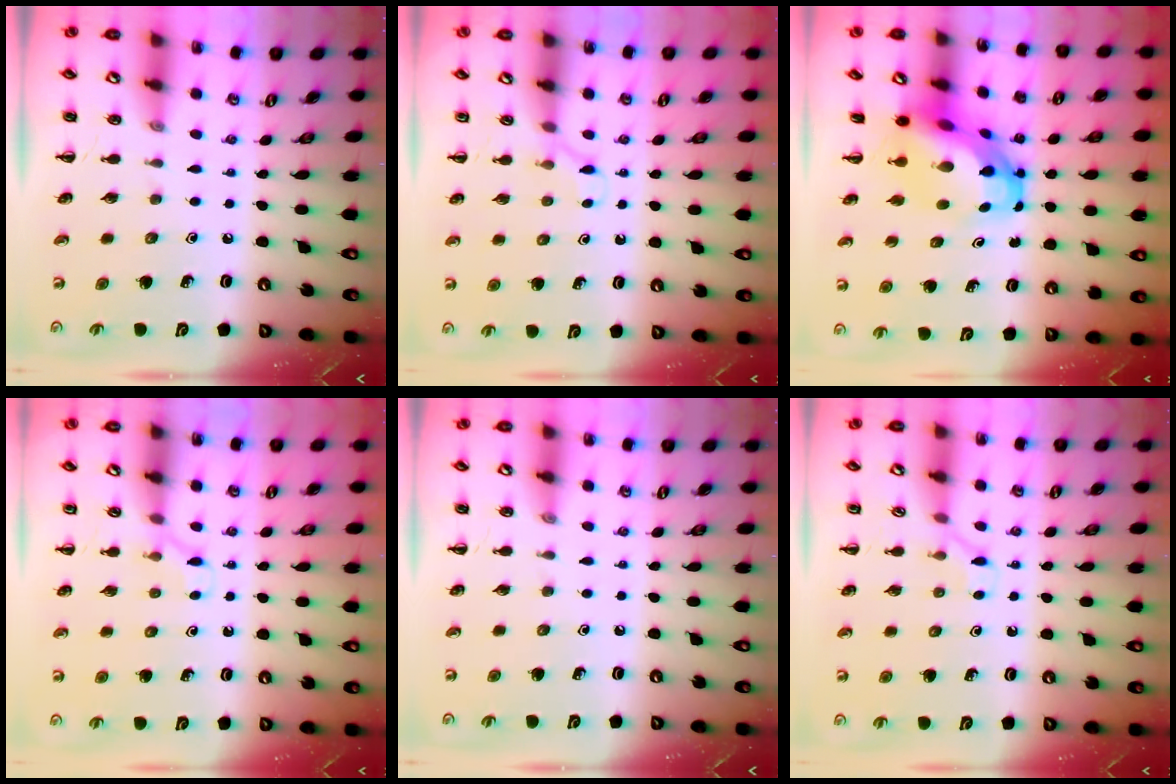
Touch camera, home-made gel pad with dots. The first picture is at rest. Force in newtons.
{"total": 3.6, "press": 3.3, "slide": 1.3}
{"total": 7.0, "press": 6.7, "slide": 1.8}
{"total": 4.2, "press": 4.0, "slide": 1.3}
{"total": 0.0}
{"total": 3.6, "press": 3.4, "slide": 1.3}